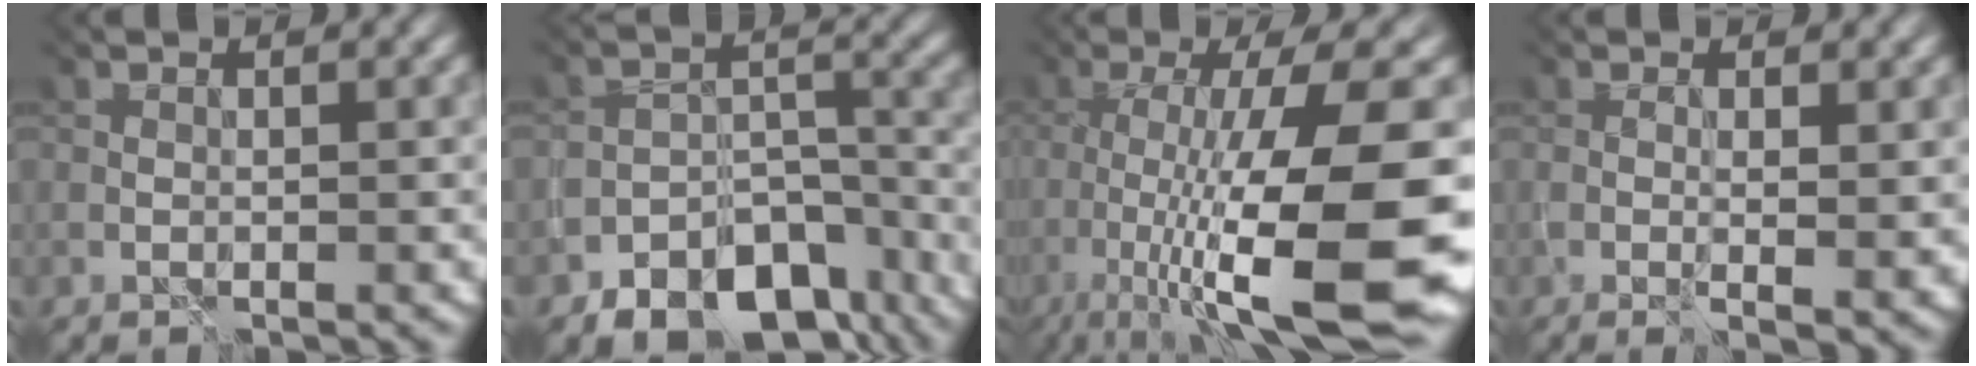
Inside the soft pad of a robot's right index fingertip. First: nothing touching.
{"total": 9.2, "force": [-7.3, 4.5, 3.4], "torque": [-0.041, -0.006, -0.112]}
{"total": 13.8, "force": [-4.3, 2.9, 12.8], "torque": [-0.199, -0.015, -0.056]}
{"total": 2.6, "force": [0.0, 0.6, 2.5], "torque": [-0.043, -0.010, 0.003]}